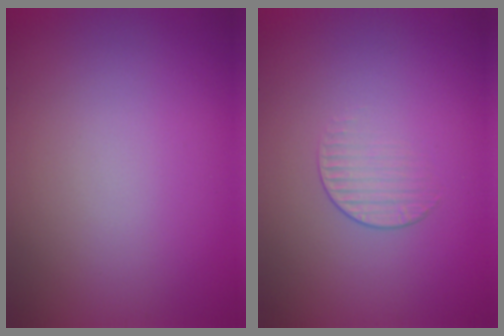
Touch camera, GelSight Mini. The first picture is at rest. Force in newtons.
{"total": 1.2, "press": 0.4, "slide": 1.2}